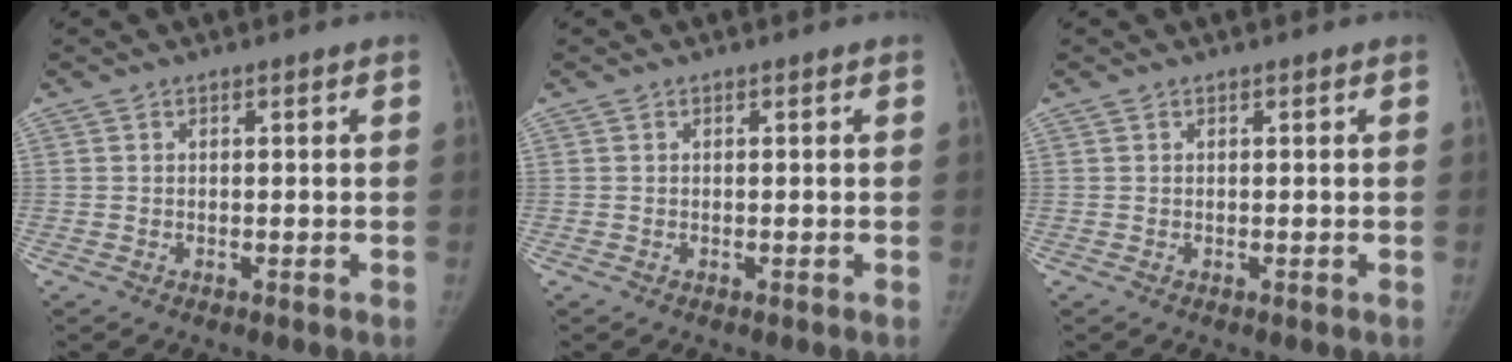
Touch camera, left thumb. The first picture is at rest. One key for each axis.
{"total": 0.0}
{"total": 0.0}